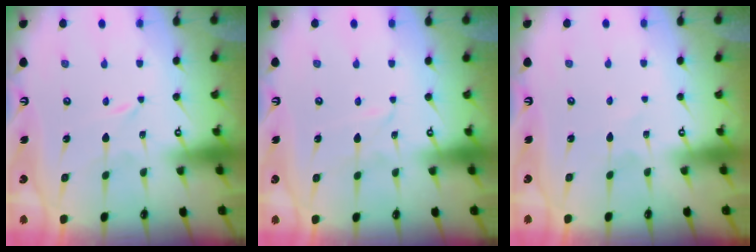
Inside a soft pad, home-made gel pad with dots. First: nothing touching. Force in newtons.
{"total": 2.6, "press": 2.6, "slide": 0.3}
{"total": 1.5, "press": 1.5, "slide": 0.2}